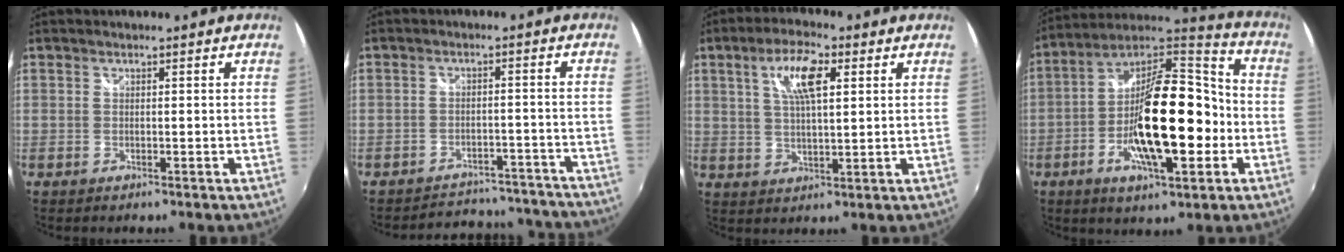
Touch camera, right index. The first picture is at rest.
{"total": 16.8, "force": [-15.4, 5.9, 3.4], "torque": [-0.070, 0.043, -0.178]}
{"total": 8.6, "force": [3.2, 2.8, 7.4], "torque": [-0.136, 0.011, 0.058]}
{"total": 22.2, "force": [-5.2, 7.9, 20.1], "torque": [-0.359, 0.009, -0.094]}